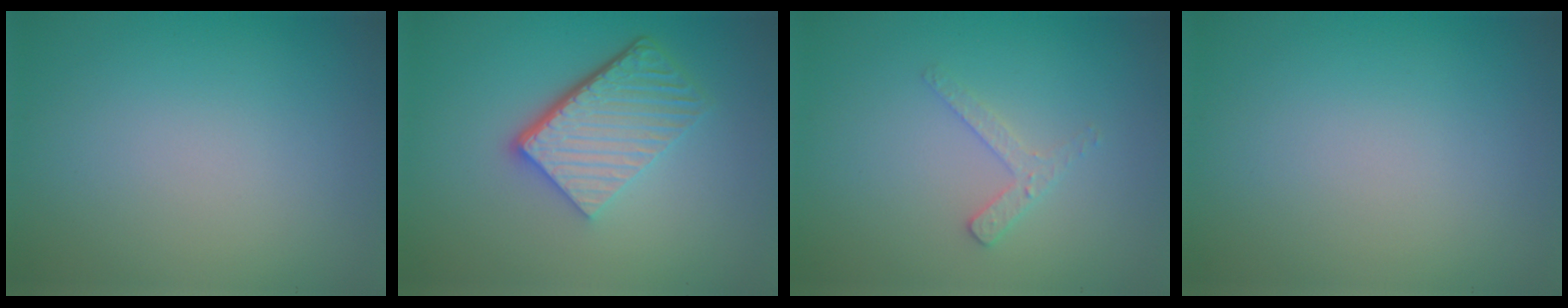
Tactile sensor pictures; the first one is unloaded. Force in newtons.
{"total": 5.7, "press": 4.0, "slide": 4.1}
{"total": 1.7, "press": 1.7, "slide": 0.3}
{"total": 0.0}